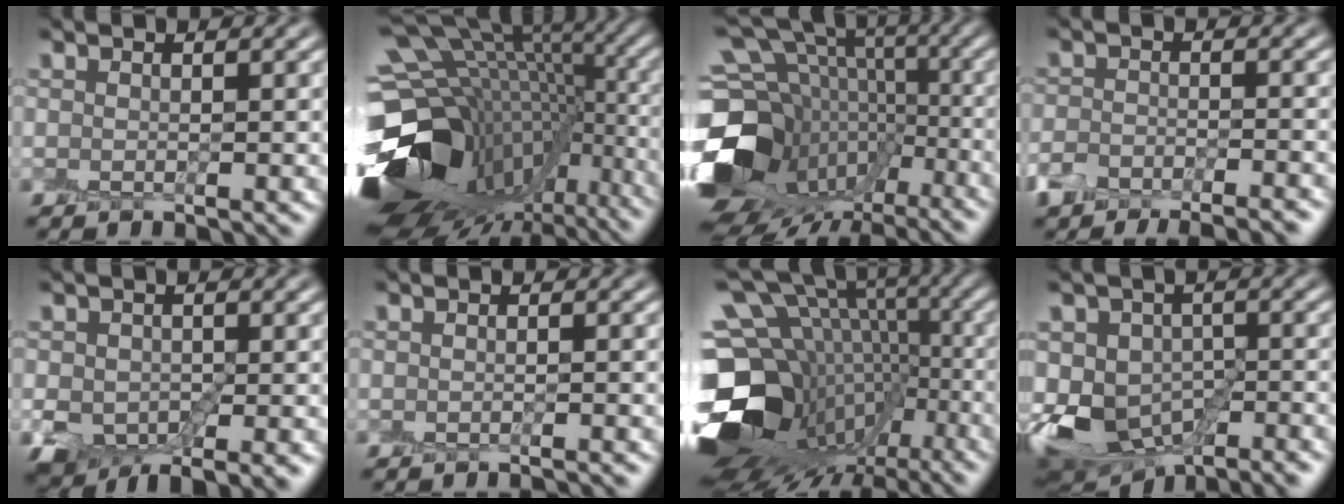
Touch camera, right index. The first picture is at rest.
{"total": 17.4, "force": [-5.3, 11.0, 12.4], "torque": [-0.229, 0.001, -0.051]}
{"total": 16.6, "force": [-5.3, 12.4, 9.7], "torque": [-0.217, 0.008, -0.066]}
{"total": 5.8, "force": [-5.0, 2.1, 2.2], "torque": [-0.032, -0.008, -0.084]}
{"total": 4.9, "force": [-1.2, 3.2, 3.5], "torque": [-0.069, -0.015, -0.023]}
{"total": 1.2, "force": [-1.2, -0.1, 0.2], "torque": [-0.003, -0.005, -0.013]}
{"total": 19.3, "force": [-6.3, 14.5, 11.2], "torque": [-0.228, 0.005, -0.075]}
{"total": 8.1, "force": [-3.6, 5.4, 4.9], "torque": [-0.088, -0.017, -0.064]}